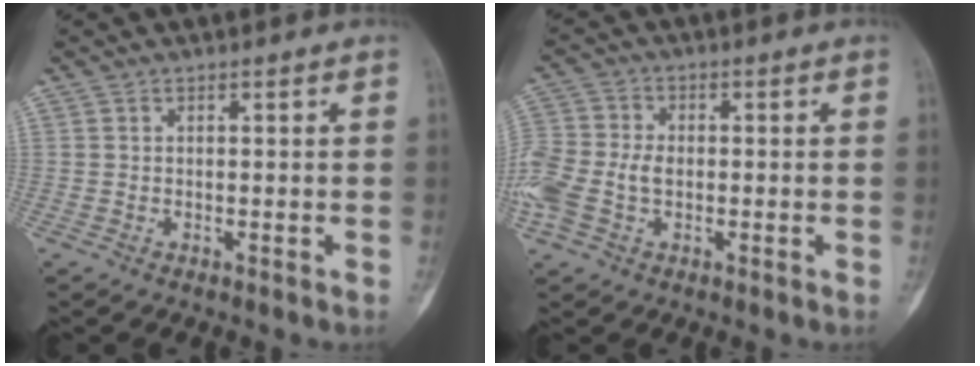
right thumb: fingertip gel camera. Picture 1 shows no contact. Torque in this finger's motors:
{"motor_torque": [0.13, 0.15, 0.83, -0.15, 0.07]}